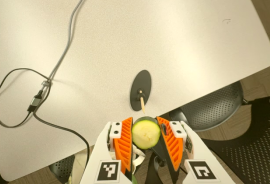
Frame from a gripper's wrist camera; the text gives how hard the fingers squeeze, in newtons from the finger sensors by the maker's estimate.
{"total": 8.3, "left": 8.2, "right": 8.4}